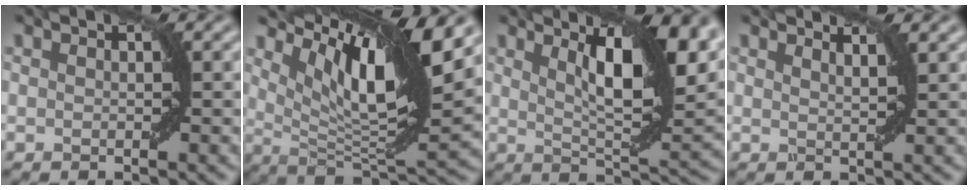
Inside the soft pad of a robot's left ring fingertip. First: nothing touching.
{"total": 12.1, "force": [6.3, 2.8, 9.9], "torque": [-0.160, 0.002, 0.118]}
{"total": 9.8, "force": [4.1, 2.5, 8.5], "torque": [-0.122, 0.002, 0.073]}
{"total": 1.8, "force": [1.6, 0.3, 0.8], "torque": [-0.003, -0.002, 0.018]}